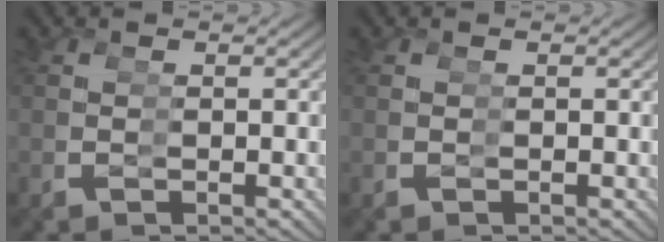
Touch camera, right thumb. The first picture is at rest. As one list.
[{"total": 0.0}]